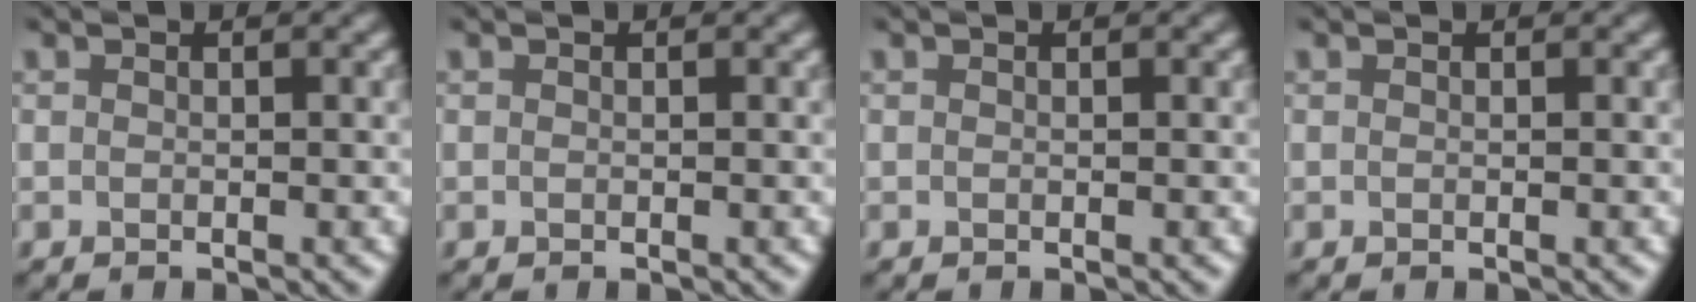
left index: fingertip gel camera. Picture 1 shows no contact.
{"total": 0.0}
{"total": 0.0}
{"total": 0.0}